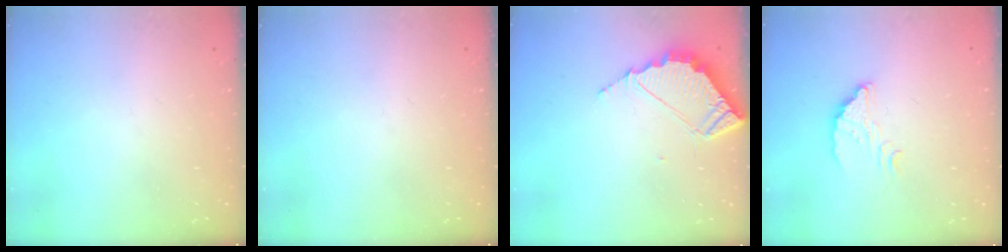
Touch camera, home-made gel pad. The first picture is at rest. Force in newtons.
{"total": 0.0}
{"total": 5.5, "press": 5.5, "slide": 0.2}
{"total": 3.7, "press": 3.7, "slide": 0.3}